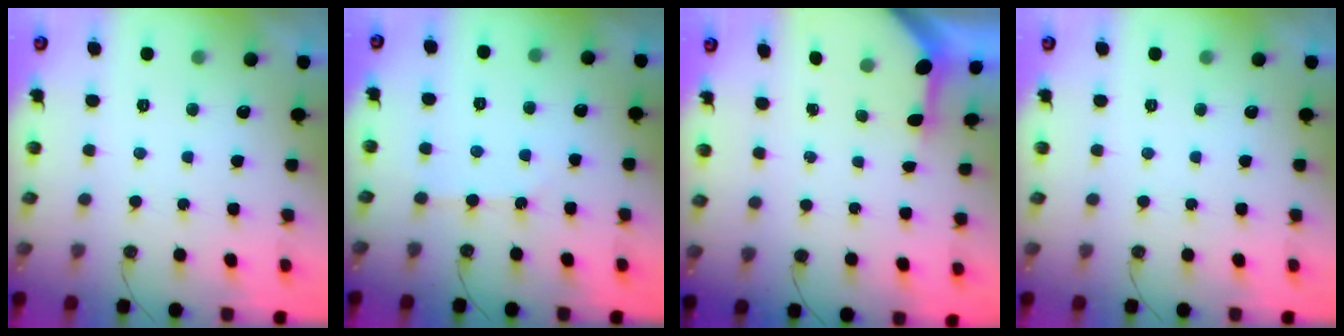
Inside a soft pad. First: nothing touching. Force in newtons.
{"total": 2.5, "press": 2.4, "slide": 0.4}
{"total": 3.2, "press": 3.2, "slide": 0.2}
{"total": 0.0}